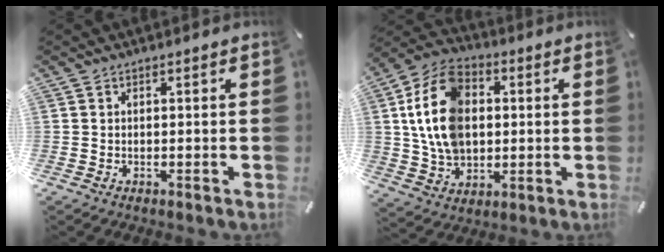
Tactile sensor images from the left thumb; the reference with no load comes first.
{"total": 15.7, "force": [1.6, 12.0, 10.0], "torque": [-0.216, 0.017, 0.032]}